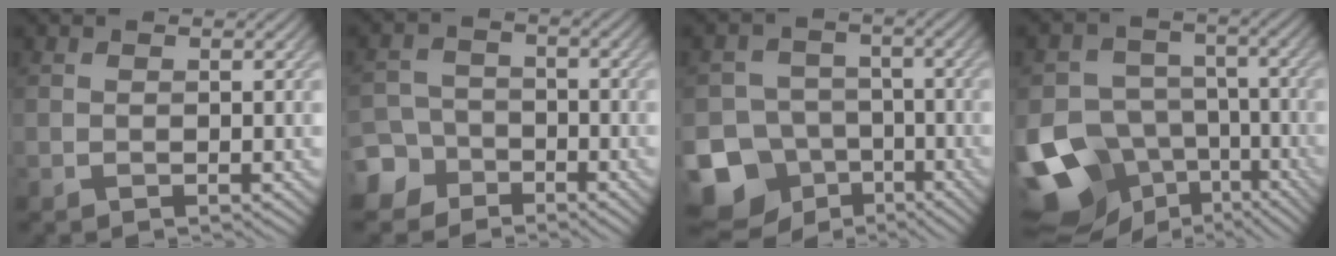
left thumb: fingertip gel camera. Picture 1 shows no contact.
{"total": 6.1, "force": [-4.2, 4.3, 1.2], "torque": [-0.019, -0.008, -0.091]}
{"total": 14.1, "force": [-8.2, 10.9, 3.7], "torque": [-0.105, -0.046, -0.143]}
{"total": 16.6, "force": [-9.1, 12.1, 6.8], "torque": [-0.183, -0.050, -0.126]}